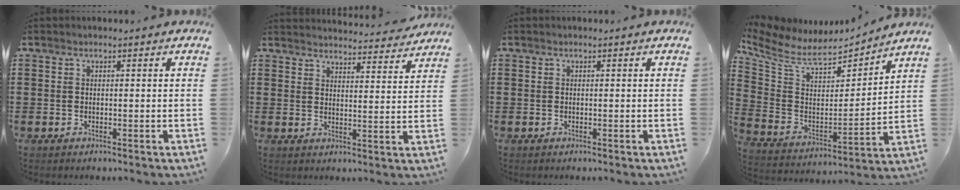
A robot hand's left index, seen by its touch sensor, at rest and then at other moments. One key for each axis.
{"total": 3.8, "fx": 3.8, "fy": -0.2, "fz": 0.1, "tx": -0.008, "ty": -0.027, "tz": 0.066}
{"total": 0.0}
{"total": 8.6, "fx": 7.2, "fy": 3.1, "fz": 3.6, "tx": -0.108, "ty": -0.048, "tz": 0.124}